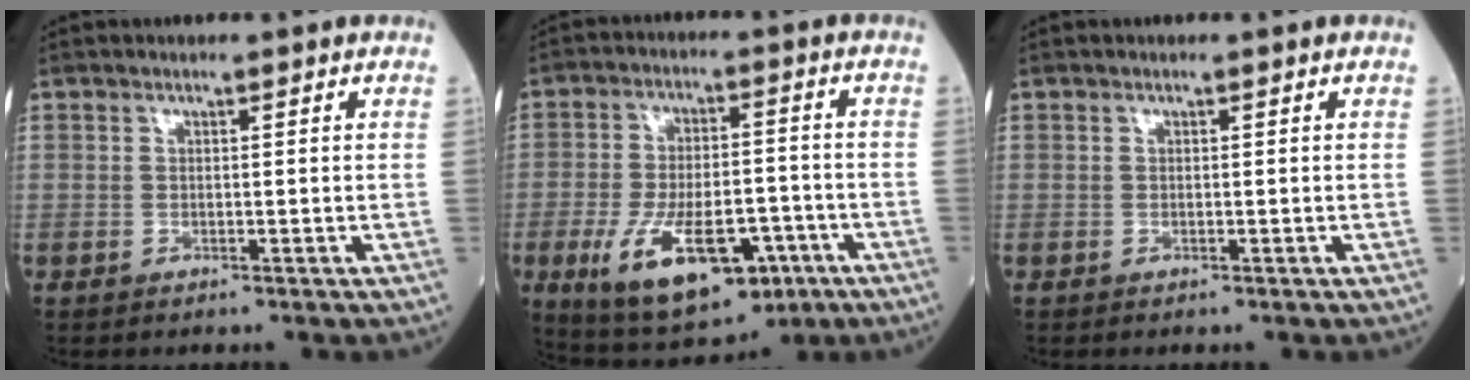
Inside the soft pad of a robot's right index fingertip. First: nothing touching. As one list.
[{"total": 15.8, "force": [-6.8, 7.0, 12.4], "torque": [-0.218, -0.007, -0.098]}, {"total": 0.0}]